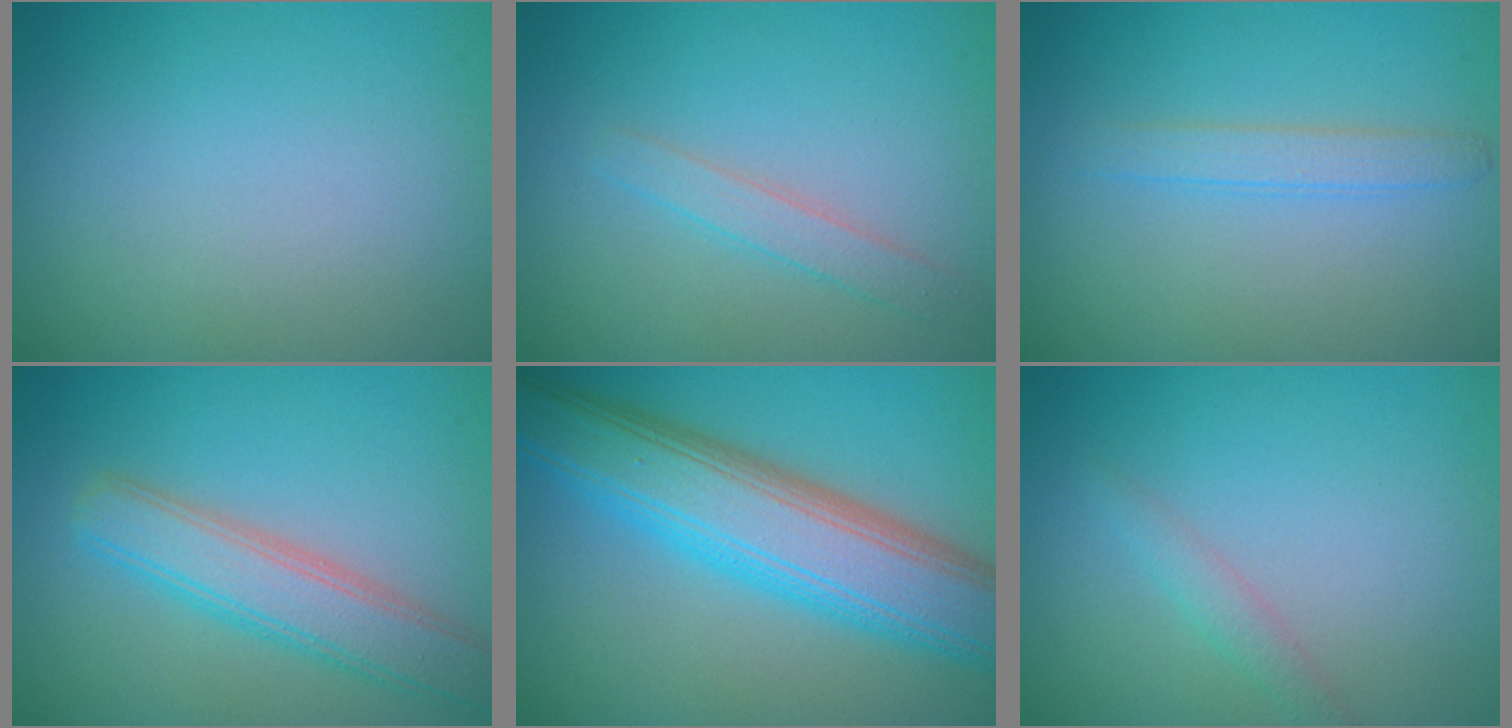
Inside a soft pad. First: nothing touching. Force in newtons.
{"total": 1.8, "press": 1.8, "slide": 0.0}
{"total": 1.8, "press": 1.8, "slide": 0.0}
{"total": 4.7, "press": 4.7, "slide": 0.3}
{"total": 10.1, "press": 10.1, "slide": 0.8}
{"total": 1.3, "press": 1.3, "slide": 0.0}